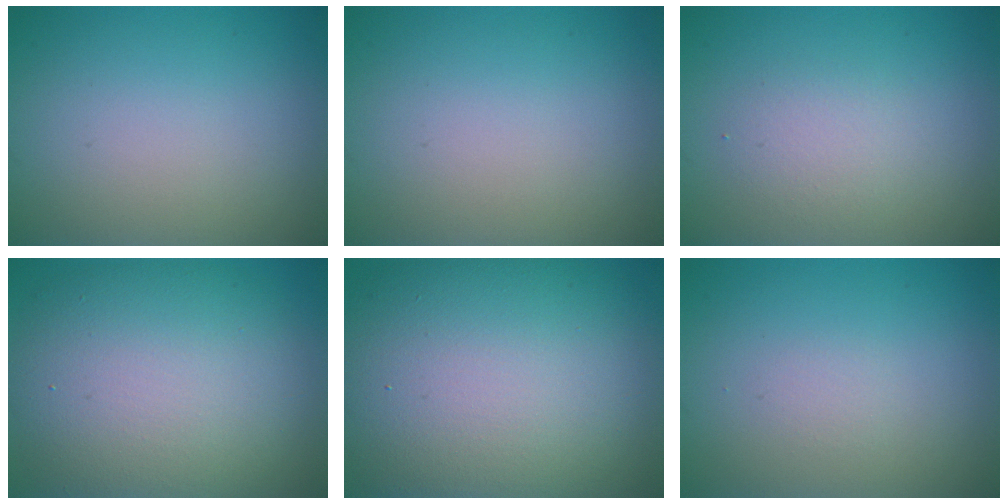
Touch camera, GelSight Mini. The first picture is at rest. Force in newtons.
{"total": 0.0}
{"total": 1.9, "press": 1.9, "slide": 0.2}
{"total": 11.8, "press": 11.7, "slide": 0.9}
{"total": 15.6, "press": 15.6, "slide": 1.1}
{"total": 0.6, "press": 0.6, "slide": 0.0}